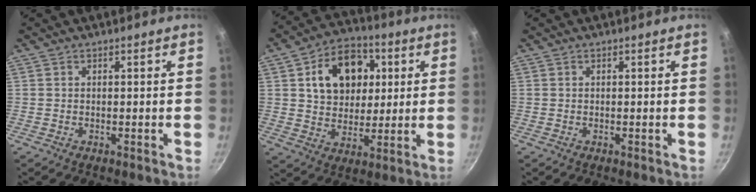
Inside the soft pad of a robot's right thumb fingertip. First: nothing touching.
{"total": 15.5, "force": [4.0, 11.6, 9.5], "torque": [-0.106, 0.005, 0.060]}
{"total": 0.0}